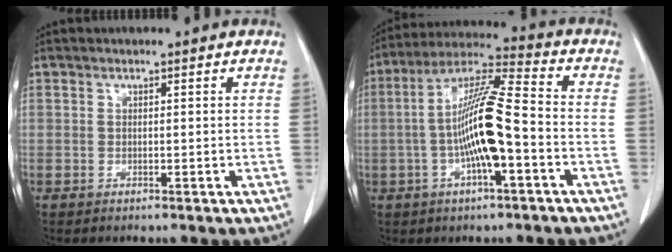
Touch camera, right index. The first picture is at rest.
{"total": 12.7, "force": [-2.5, 1.5, 12.3], "torque": [-0.237, 0.015, -0.049]}